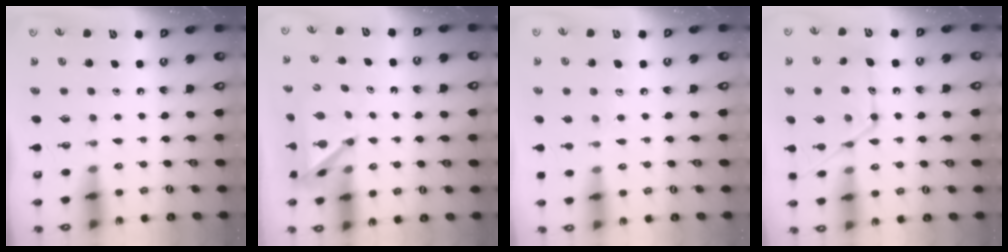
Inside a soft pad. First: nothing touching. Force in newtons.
{"total": 4.7, "press": 4.7, "slide": 0.5}
{"total": 7.0, "press": 7.0, "slide": 0.6}
{"total": 15.4, "press": 15.4, "slide": 1.1}